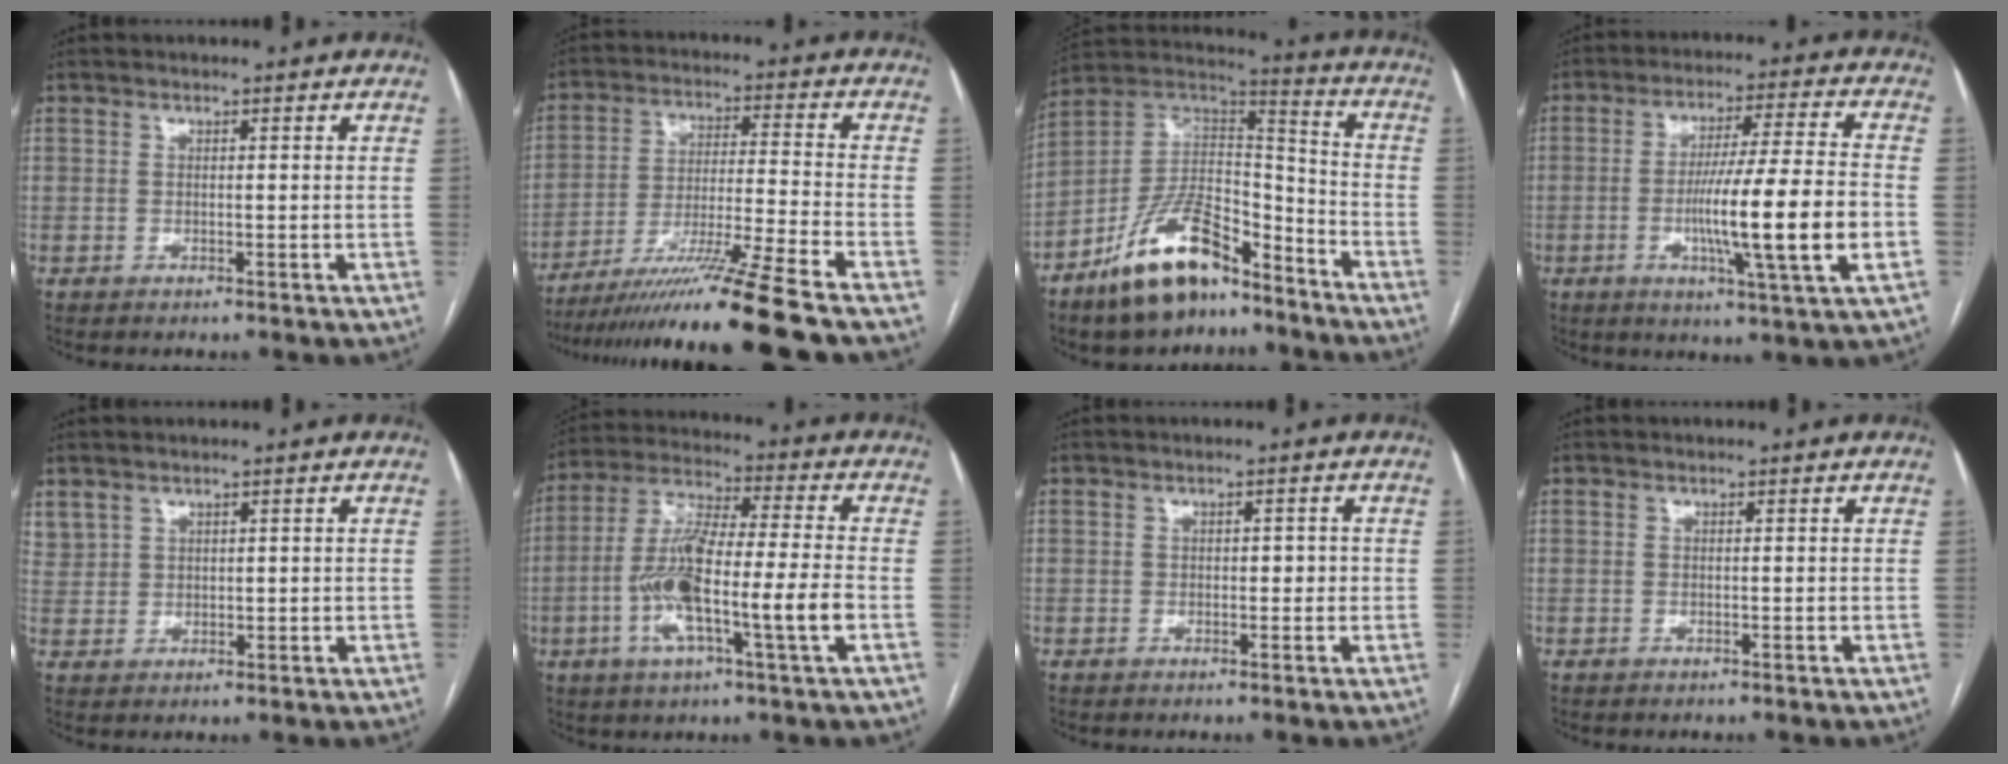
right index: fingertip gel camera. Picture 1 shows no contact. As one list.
[{"total": 16.0, "force": [-12.9, -3.1, 9.0], "torque": [-0.161, -0.033, -0.219]}, {"total": 16.4, "force": [-11.4, 6.2, 10.1], "torque": [-0.187, 0.026, -0.203]}, {"total": 15.0, "force": [-3.2, -0.6, 14.7], "torque": [-0.248, -0.010, -0.058]}, {"total": 3.4, "force": [2.7, 2.0, 0.6], "torque": [-0.011, 0.007, 0.064]}, {"total": 14.8, "force": [-3.6, 1.1, 14.3], "torque": [-0.278, 0.001, -0.071]}, {"total": 1.7, "force": [-0.1, 1.0, 1.4], "torque": [-0.016, 0.006, -0.001]}, {"total": 0.0}]